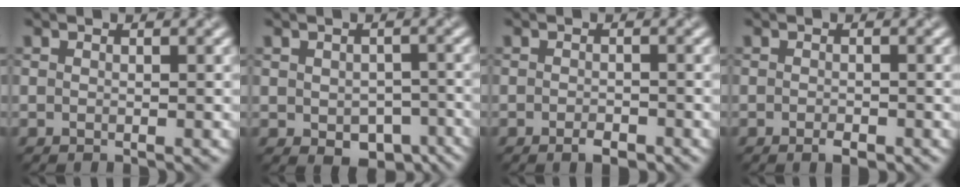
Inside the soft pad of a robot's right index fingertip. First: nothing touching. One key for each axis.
{"total": 4.8, "fx": -2.1, "fy": 3.0, "fz": 3.1, "tx": -0.037, "ty": -0.018, "tz": -0.020}
{"total": 1.5, "fx": -0.9, "fy": 0.6, "fz": 1.0, "tx": -0.016, "ty": -0.003, "tz": -0.015}
{"total": 1.2, "fx": -0.7, "fy": 0.4, "fz": 0.9, "tx": -0.014, "ty": -0.003, "tz": -0.011}